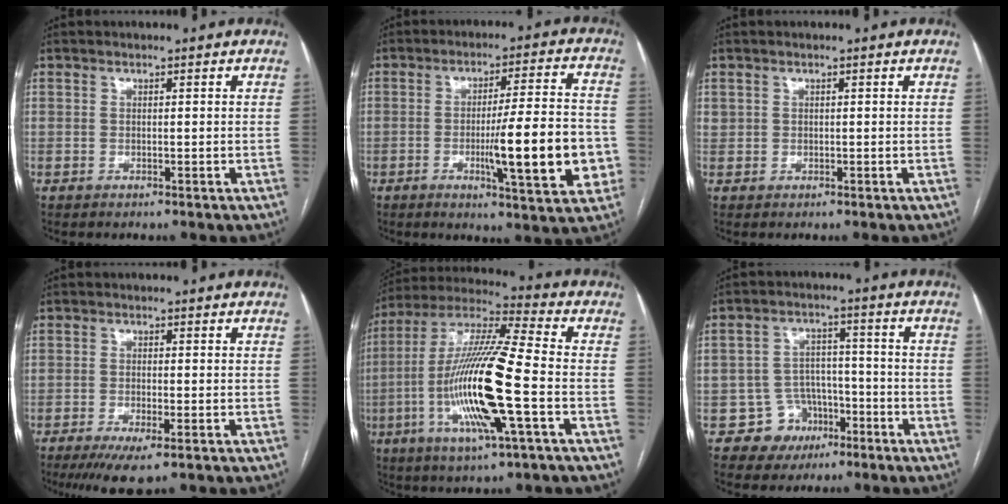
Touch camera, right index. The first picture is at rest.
{"total": 14.6, "force": [-3.3, 1.8, 14.1], "torque": [-0.203, 0.000, -0.046]}
{"total": 0.8, "force": [0.4, 0.7, 0.1], "torque": [0.009, 0.005, 0.005]}
{"total": 5.8, "force": [-3.5, 0.9, 4.5], "torque": [-0.074, -0.014, -0.055]}
{"total": 19.0, "force": [-4.6, 1.1, 18.4], "torque": [-0.376, -0.012, -0.091]}
{"total": 6.4, "force": [-3.4, 5.5, 0.3], "torque": [0.013, 0.016, -0.047]}